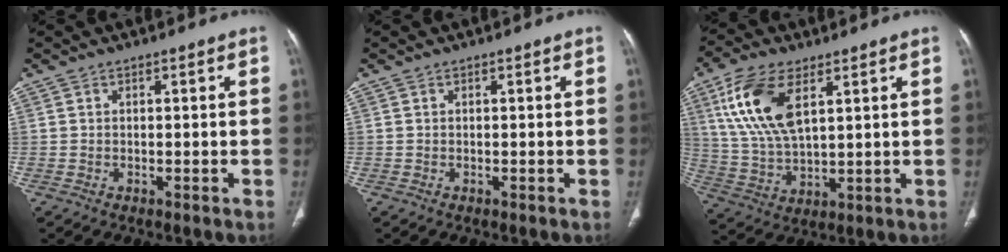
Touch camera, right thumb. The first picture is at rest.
{"total": 0.0}
{"total": 14.0, "force": [5.7, 6.7, 10.9], "torque": [-0.218, -0.014, 0.119]}